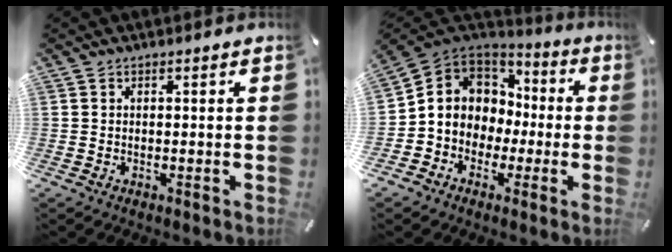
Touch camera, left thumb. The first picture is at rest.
{"total": 8.8, "force": [-1.7, 8.6, 1.2], "torque": [-0.054, 0.001, -0.025]}